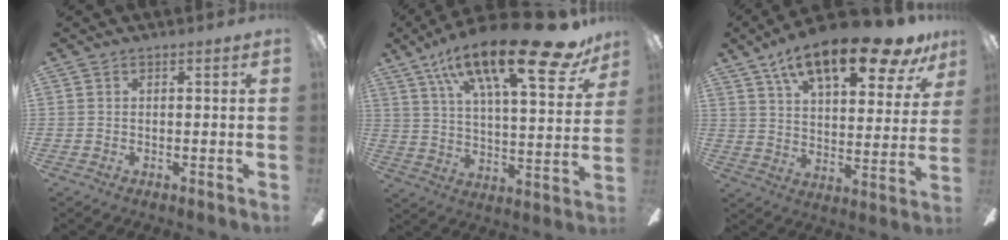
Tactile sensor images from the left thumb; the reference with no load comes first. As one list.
[{"total": 25.9, "force": [16.9, 7.5, 18.2], "torque": [-0.292, -0.096, 0.268]}, {"total": 19.6, "force": [13.8, 6.1, 12.5], "torque": [-0.201, -0.078, 0.226]}]